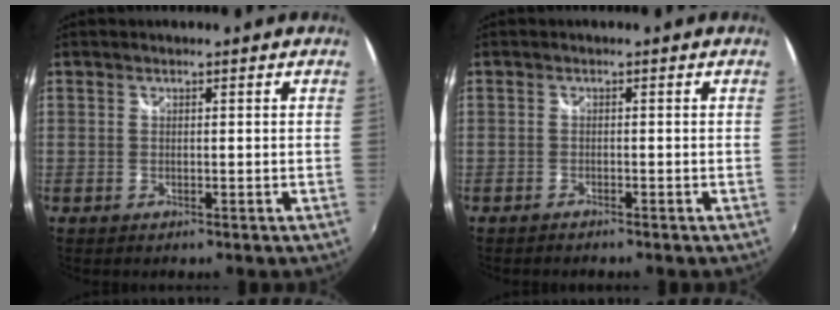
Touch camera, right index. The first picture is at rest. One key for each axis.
{"total": 1.2, "fx": -1.2, "fy": 0.1, "fz": 0.4, "tx": -0.015, "ty": -0.004, "tz": -0.022}